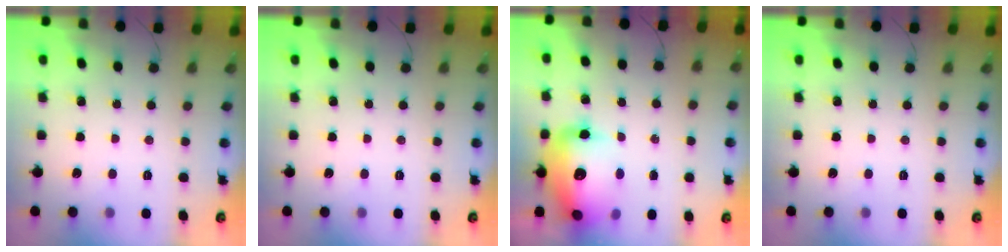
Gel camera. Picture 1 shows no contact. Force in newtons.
{"total": 0.0}
{"total": 19.9, "press": 19.3, "slide": 4.8}
{"total": 0.0}